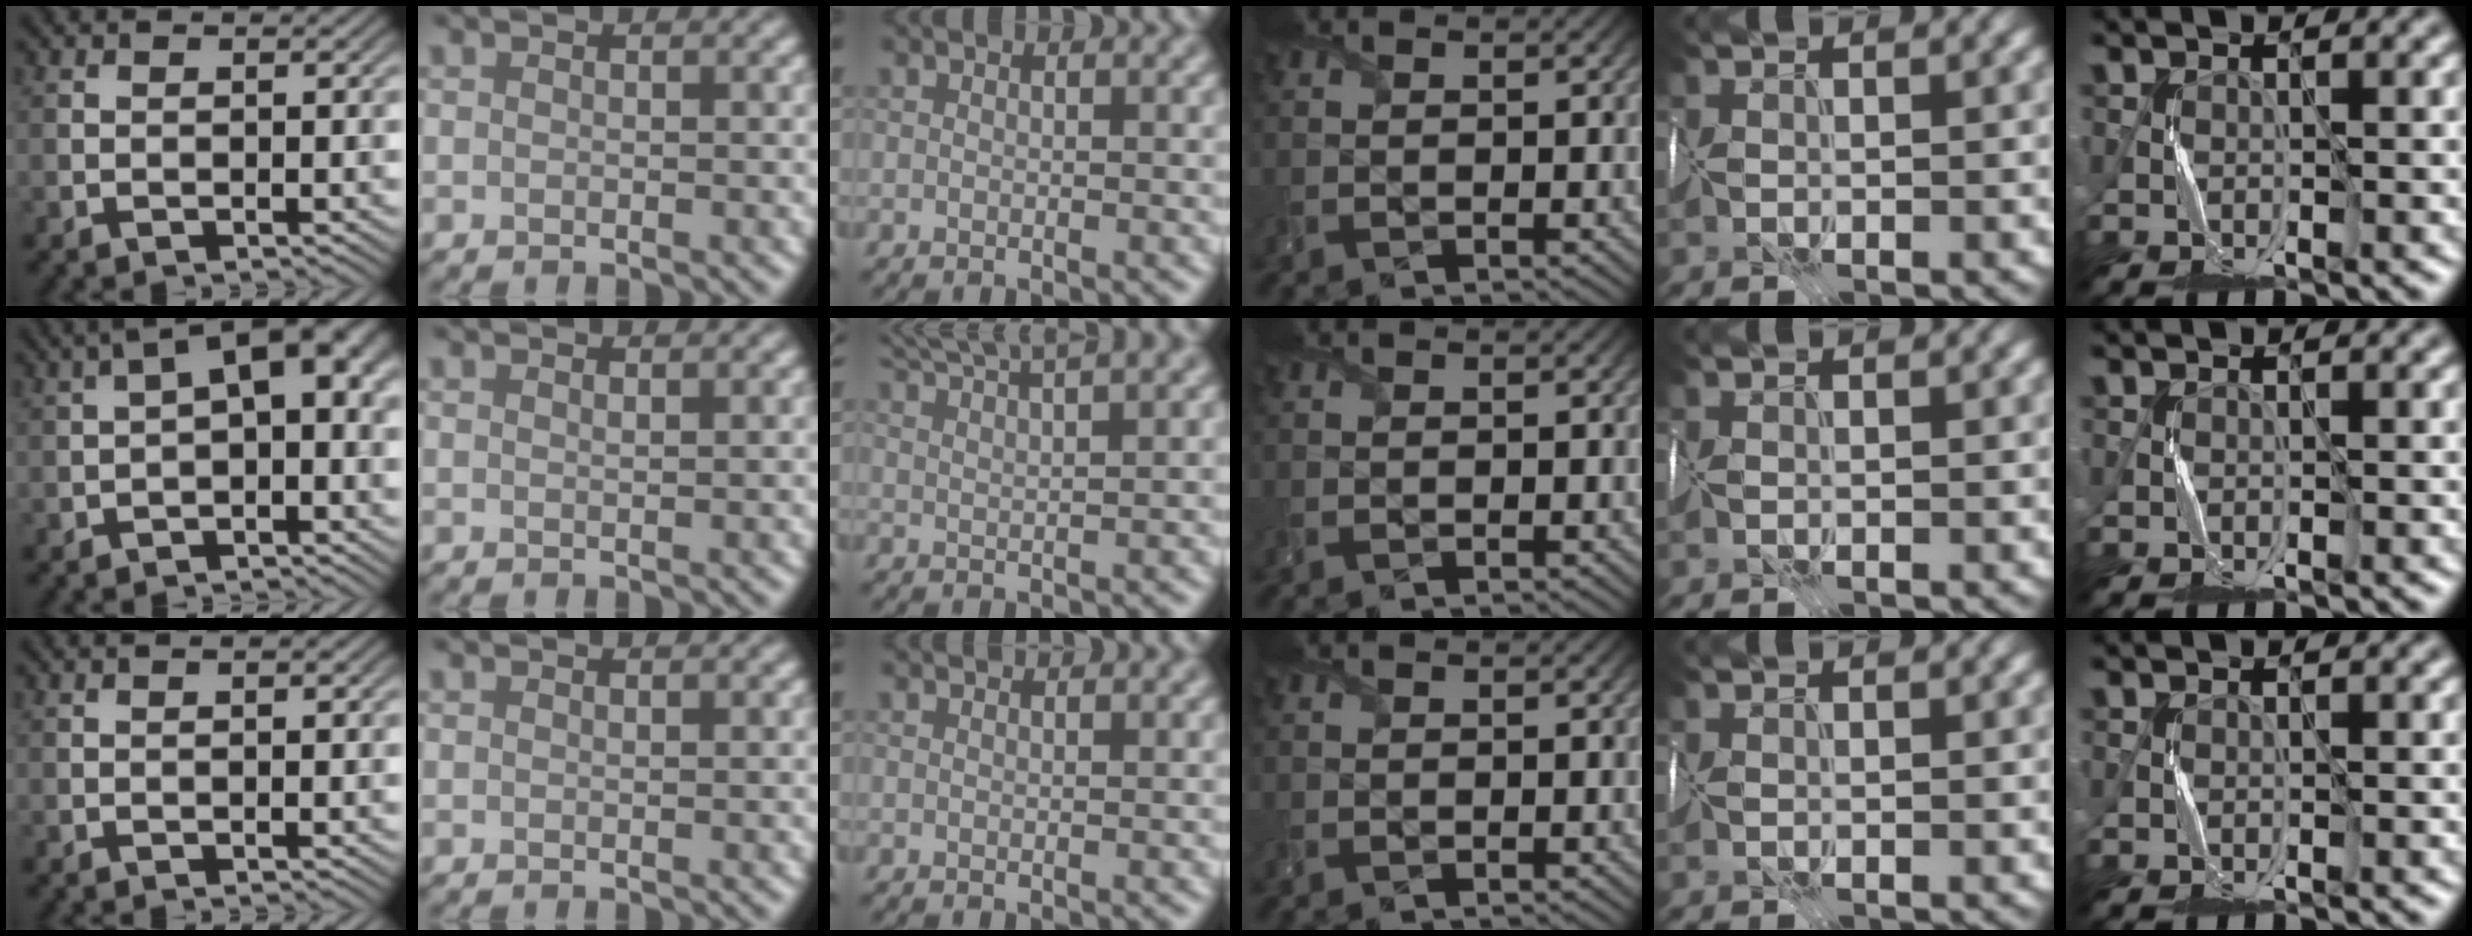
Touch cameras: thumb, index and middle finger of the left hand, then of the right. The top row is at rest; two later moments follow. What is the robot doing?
{"motion": "wrap", "object": "receipt paper"}